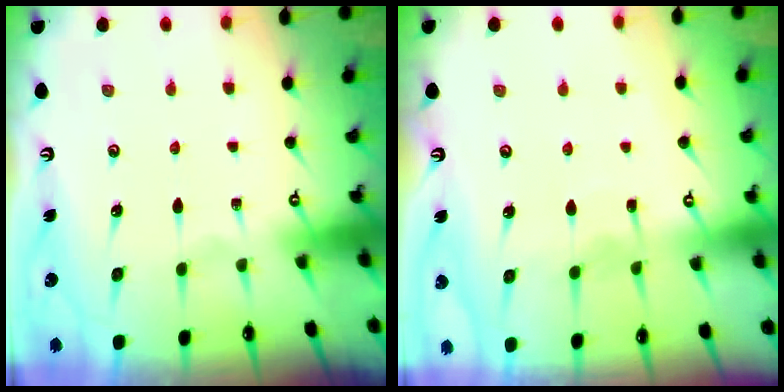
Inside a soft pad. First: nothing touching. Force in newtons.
{"total": 5.7, "press": 5.6, "slide": 0.6}